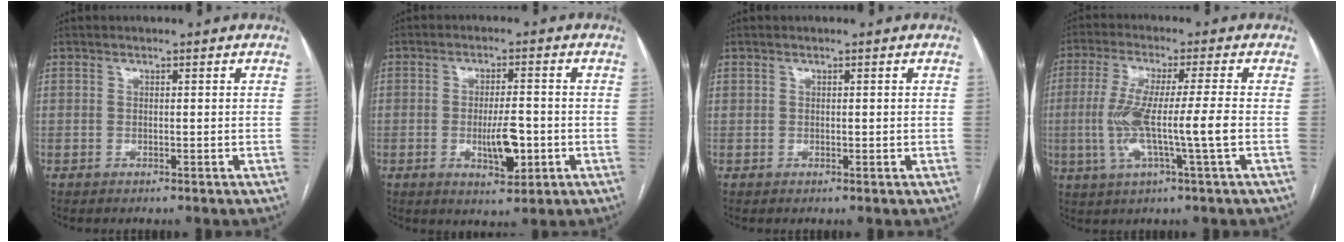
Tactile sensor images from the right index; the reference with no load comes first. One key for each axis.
{"total": 6.3, "fx": -1.5, "fy": 1.9, "fz": 5.8, "tx": -0.101, "ty": -0.007, "tz": -0.019}
{"total": 0.6, "fx": 0.3, "fy": 0.3, "fz": 0.3, "tx": -0.002, "ty": -0.001, "tz": 0.005}
{"total": 10.4, "fx": -1.5, "fy": -0.3, "fz": 10.2, "tx": -0.208, "ty": -0.007, "tz": -0.031}